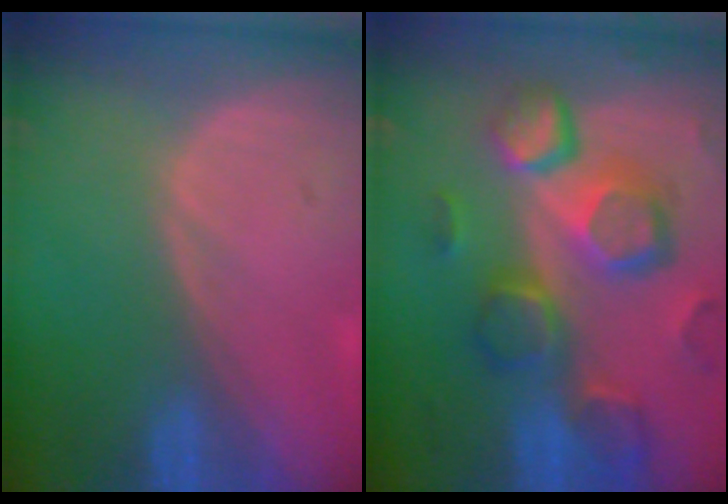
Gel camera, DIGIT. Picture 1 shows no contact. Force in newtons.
{"total": 12.5, "press": 10.9, "slide": 6.1}